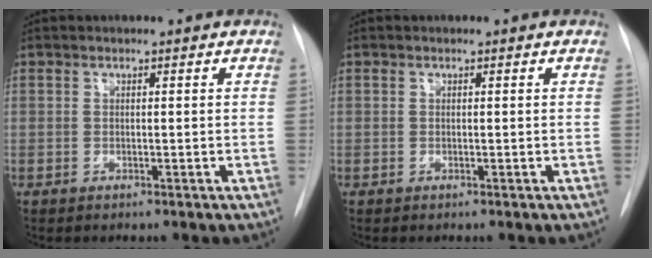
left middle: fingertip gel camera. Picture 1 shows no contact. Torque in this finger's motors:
{"motor_torque": [-0.03, -0.17, 0.00, 0.00]}